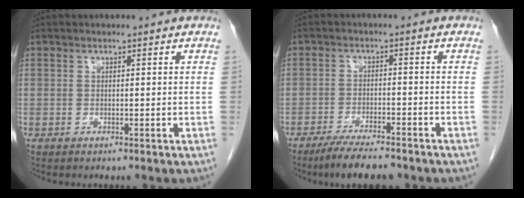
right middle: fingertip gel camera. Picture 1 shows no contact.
{"total": 7.5, "force": [-6.2, 1.3, 4.0], "torque": [-0.064, -0.015, -0.103]}